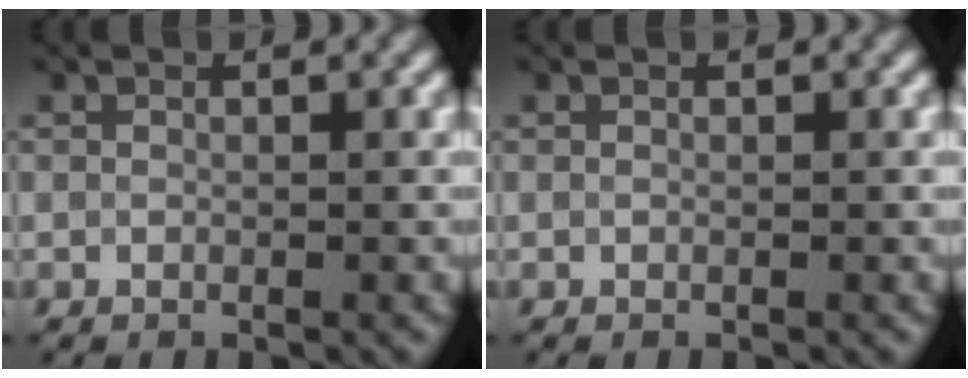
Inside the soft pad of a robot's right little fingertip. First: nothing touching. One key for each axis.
{"total": 0.0}